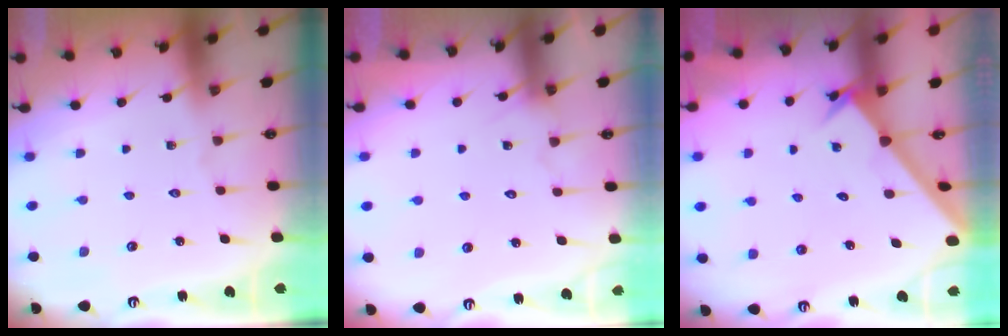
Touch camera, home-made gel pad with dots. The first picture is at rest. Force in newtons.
{"total": 4.7, "press": 4.7, "slide": 0.4}
{"total": 2.0, "press": 2.0, "slide": 0.2}